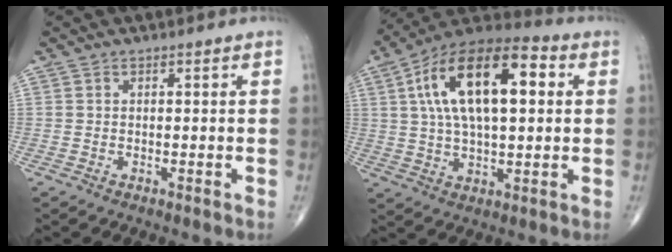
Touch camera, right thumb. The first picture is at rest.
{"total": 20.6, "force": [4.6, 9.5, 17.7], "torque": [-0.295, 0.023, 0.066]}